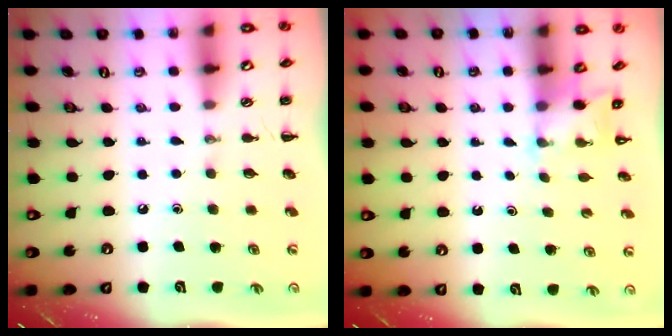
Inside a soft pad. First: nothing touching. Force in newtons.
{"total": 2.7, "press": 2.6, "slide": 0.9}